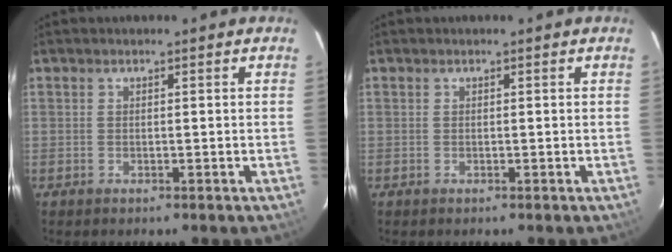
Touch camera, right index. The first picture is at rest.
{"total": 0.0}